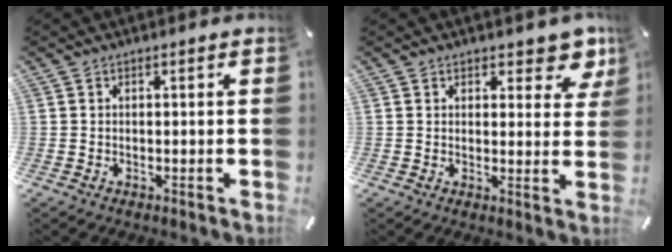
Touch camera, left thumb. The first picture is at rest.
{"total": 6.2, "force": [4.4, 3.4, 2.8], "torque": [-0.012, -0.029, 0.070]}